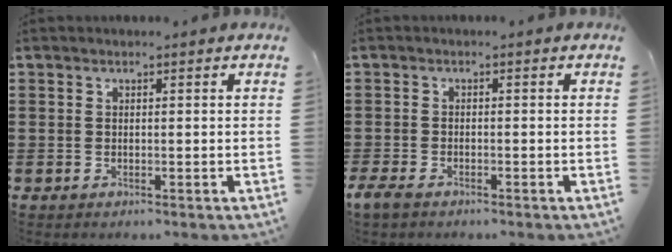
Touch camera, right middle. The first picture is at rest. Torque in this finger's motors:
{"motor_torque": [1.70, -0.11, 0.25, 0.08]}